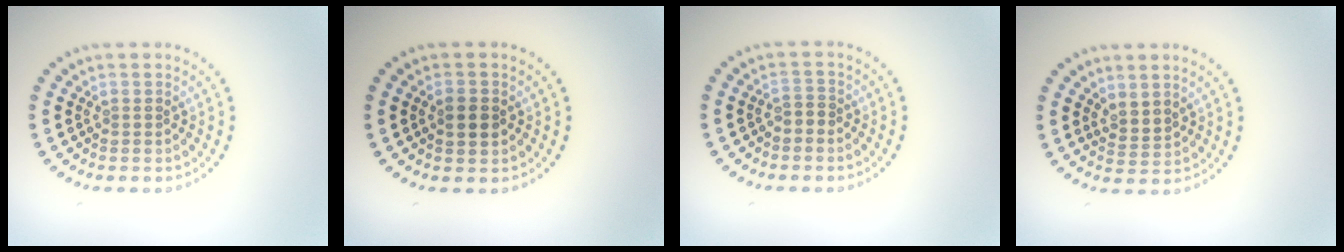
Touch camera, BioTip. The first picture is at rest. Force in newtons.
{"total": 1.9, "press": 1.9, "slide": 0.1}
{"total": 0.9, "press": 0.7, "slide": 0.6}
{"total": 1.8, "press": 1.4, "slide": 1.2}